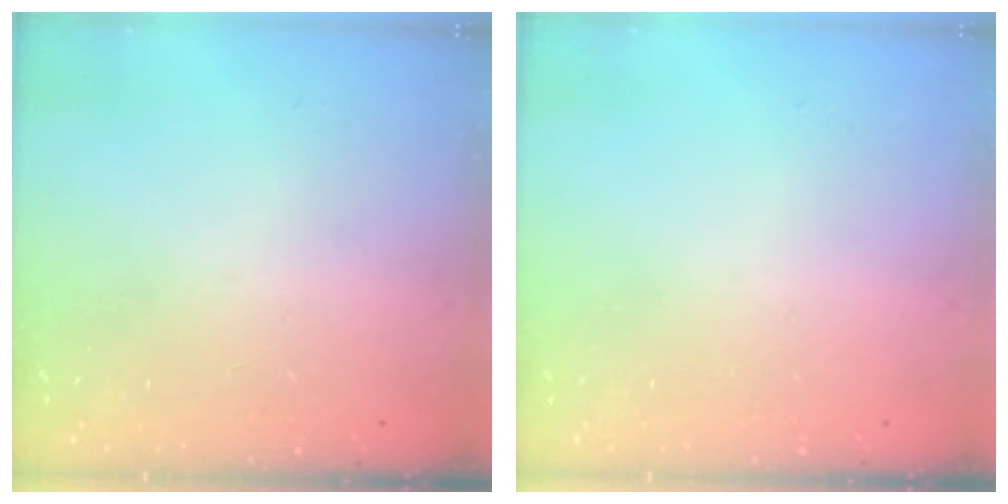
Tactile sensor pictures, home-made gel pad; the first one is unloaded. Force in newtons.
{"total": 0.0}